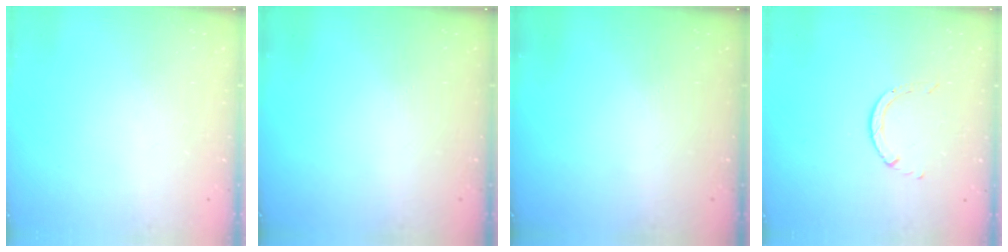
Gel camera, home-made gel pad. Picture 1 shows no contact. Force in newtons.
{"total": 0.0}
{"total": 0.0}
{"total": 1.7, "press": 1.7, "slide": 0.1}